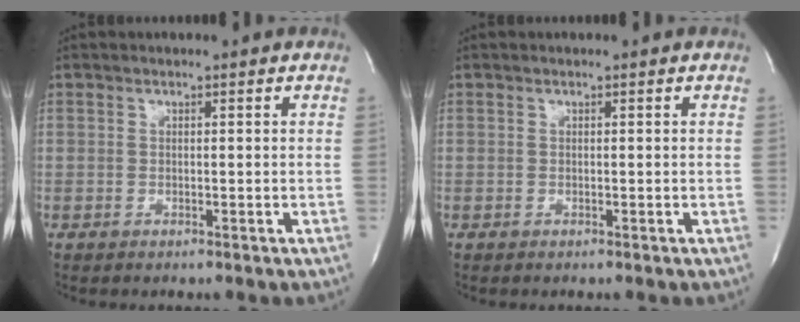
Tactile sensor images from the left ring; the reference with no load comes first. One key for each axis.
{"total": 0.0}